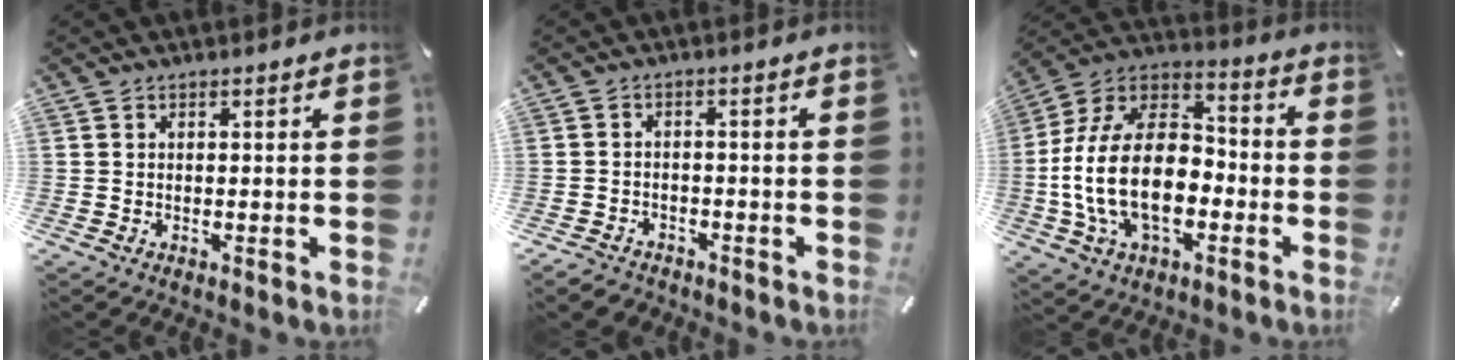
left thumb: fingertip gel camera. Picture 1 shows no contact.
{"total": 2.7, "force": [-2.2, 1.6, 0.5], "torque": [-0.014, 0.012, -0.048]}
{"total": 21.8, "force": [-5.1, 13.8, 16.0], "torque": [-0.335, 0.022, -0.086]}